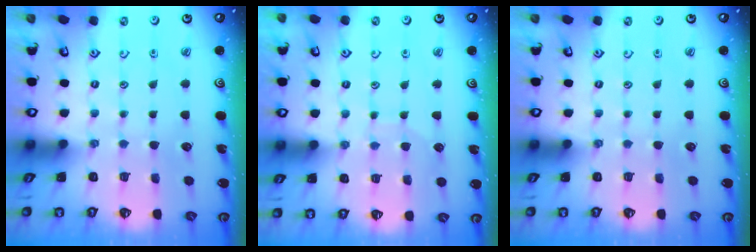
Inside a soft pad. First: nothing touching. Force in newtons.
{"total": 6.8, "press": 6.8, "slide": 0.5}
{"total": 0.0}